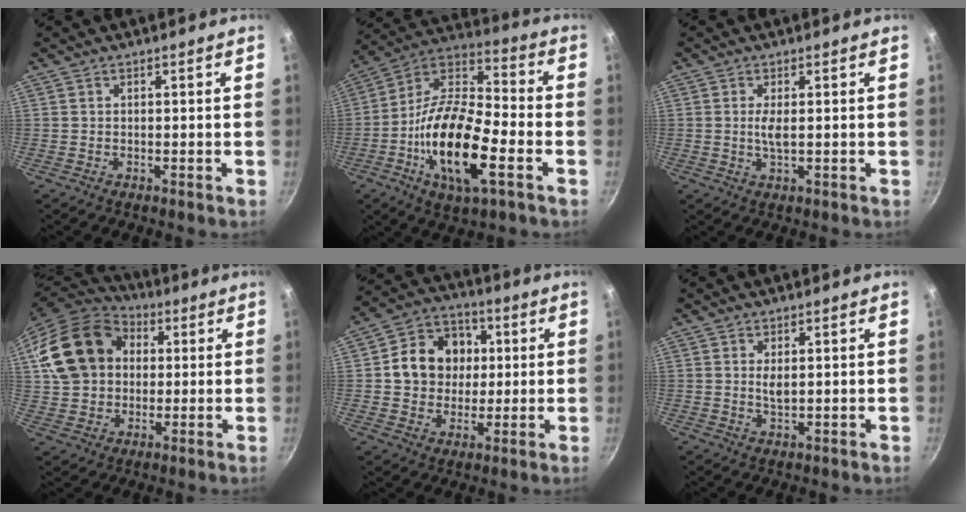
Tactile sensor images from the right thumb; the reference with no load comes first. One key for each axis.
{"total": 20.6, "fx": -6.3, "fy": 7.8, "fz": 18.0, "tx": -0.330, "ty": 0.028, "tz": -0.133}
{"total": 2.6, "fx": 0.3, "fy": 0.7, "fz": 2.5, "tx": -0.055, "ty": -0.003, "tz": 0.006}
{"total": 20.7, "fx": 4.9, "fy": 16.2, "fz": 11.9, "tx": -0.214, "ty": 0.032, "tz": 0.088}
{"total": 13.2, "fx": 1.7, "fy": 11.3, "fz": 6.5, "tx": -0.074, "ty": 0.016, "tz": 0.022}
{"total": 2.3, "fx": 0.7, "fy": 1.0, "fz": 2.0, "tx": -0.037, "ty": -0.004, "tz": 0.014}